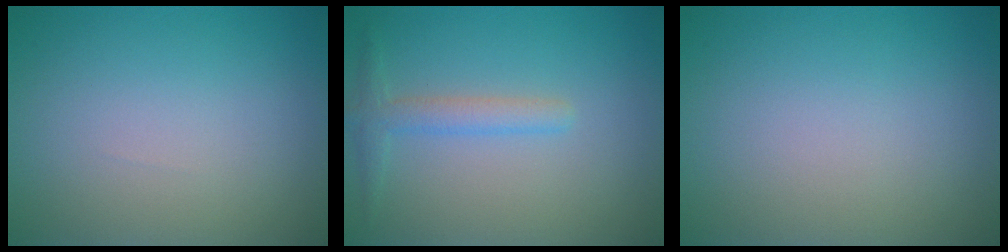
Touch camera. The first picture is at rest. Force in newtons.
{"total": 2.0, "press": 2.0, "slide": 0.1}
{"total": 0.0}